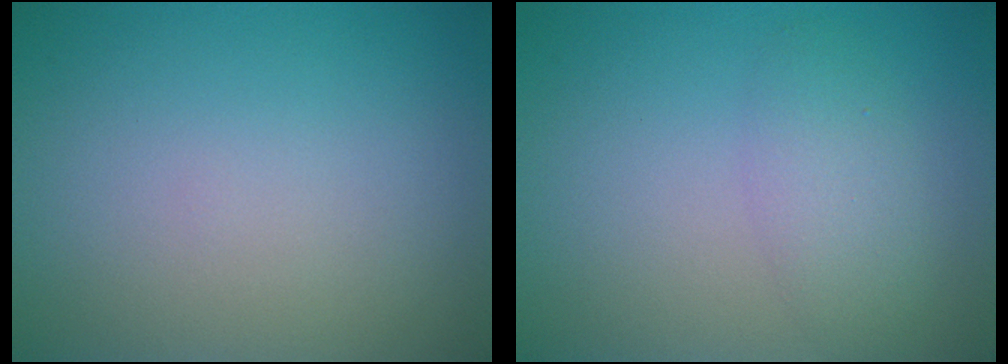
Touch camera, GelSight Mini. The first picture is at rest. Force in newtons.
{"total": 2.5, "press": 2.5, "slide": 0.0}